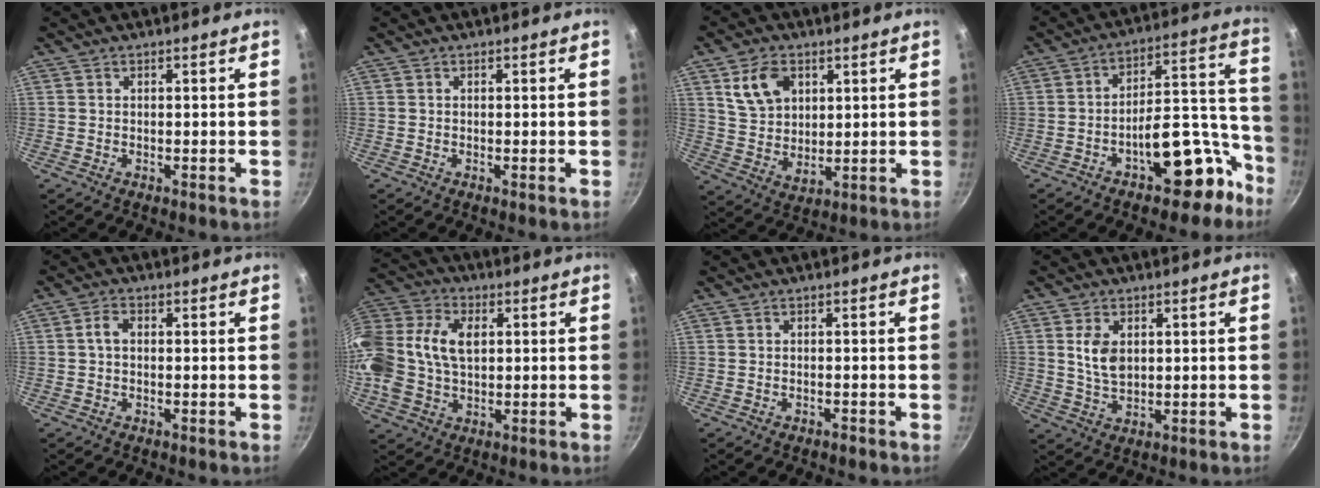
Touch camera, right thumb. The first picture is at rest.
{"total": 0.0}
{"total": 9.9, "force": [4.1, 6.7, 6.0], "torque": [-0.092, -0.019, 0.083]}
{"total": 15.3, "force": [-8.5, 7.2, 10.5], "torque": [-0.073, 0.103, -0.120]}
{"total": 2.5, "force": [0.0, 1.7, 1.9], "torque": [-0.034, 0.009, -0.002]}
{"total": 18.8, "force": [2.0, 13.1, 13.4], "torque": [-0.285, 0.032, 0.026]}
{"total": 0.7, "force": [-0.6, 0.2, 0.3], "torque": [-0.008, 0.006, -0.007]}
{"total": 6.0, "force": [1.3, 3.8, 4.4], "torque": [-0.076, -0.010, 0.029]}